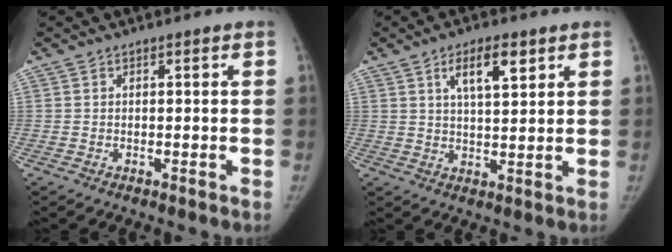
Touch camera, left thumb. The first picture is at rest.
{"total": 7.0, "force": [3.6, 2.5, 5.5], "torque": [-0.078, -0.017, 0.060]}